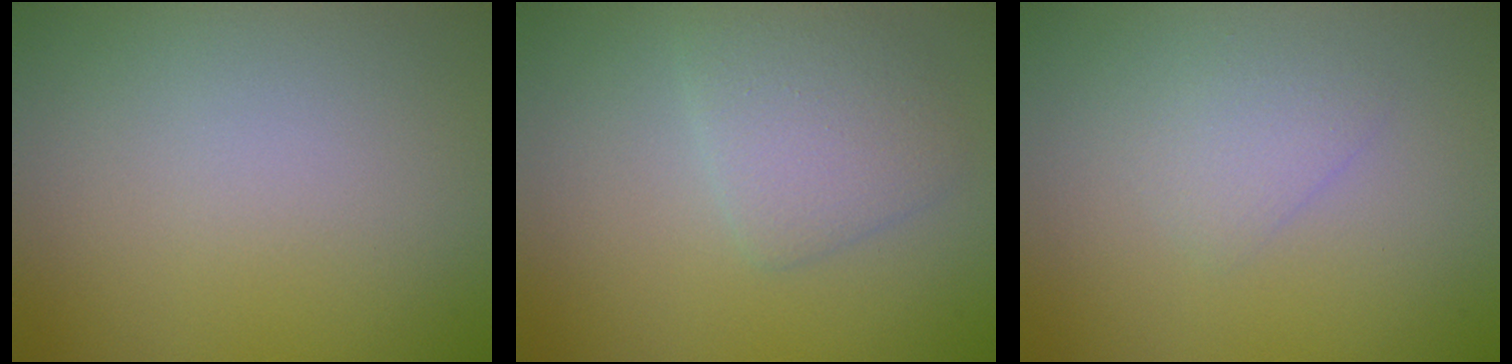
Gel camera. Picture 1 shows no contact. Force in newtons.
{"total": 3.0, "press": 3.0, "slide": 0.1}
{"total": 1.4, "press": 1.4, "slide": 0.0}